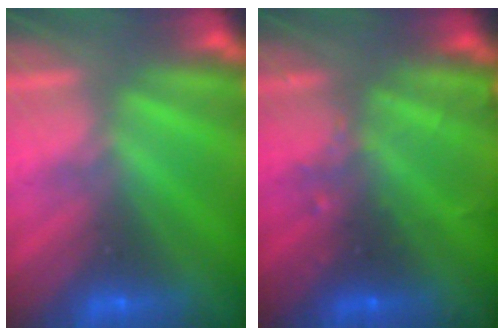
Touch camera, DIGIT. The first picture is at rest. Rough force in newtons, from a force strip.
{"total": 2.4}